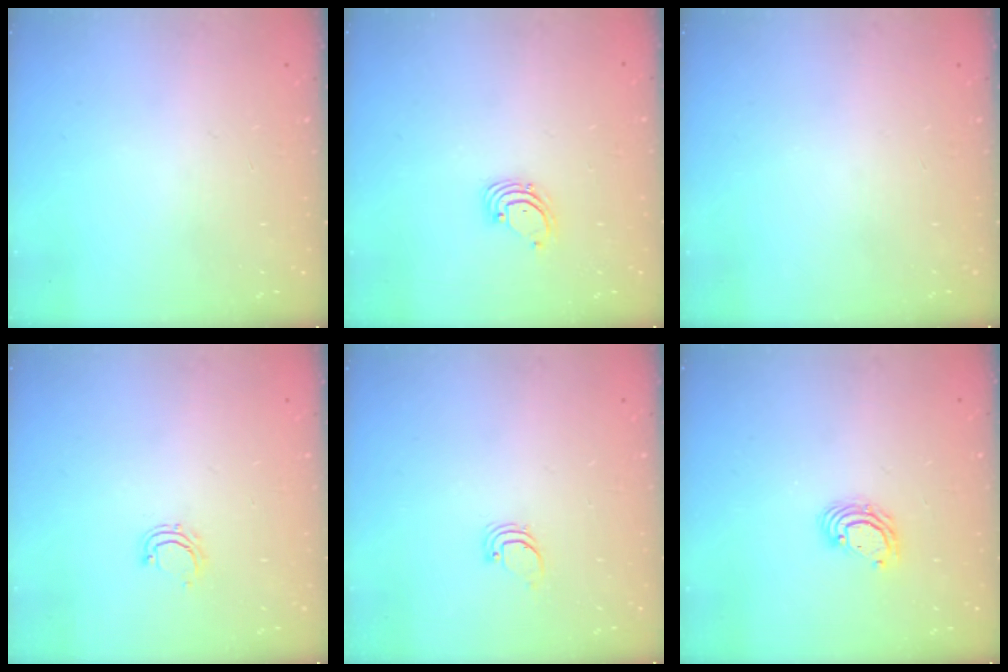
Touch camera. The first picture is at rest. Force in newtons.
{"total": 1.6, "press": 1.6, "slide": 0.1}
{"total": 0.0}
{"total": 4.9, "press": 4.8, "slide": 0.9}
{"total": 0.9, "press": 0.9, "slide": 0.0}
{"total": 5.1, "press": 5.1, "slide": 0.2}